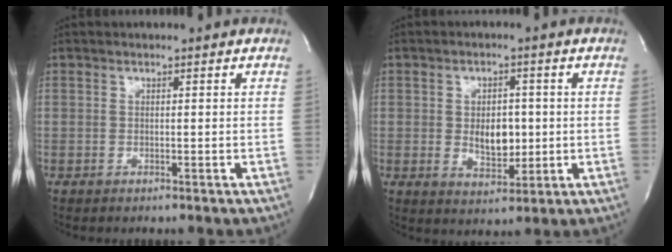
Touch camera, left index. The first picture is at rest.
{"total": 5.5, "force": [-0.3, 3.3, 4.4], "torque": [-0.069, -0.006, 0.005]}